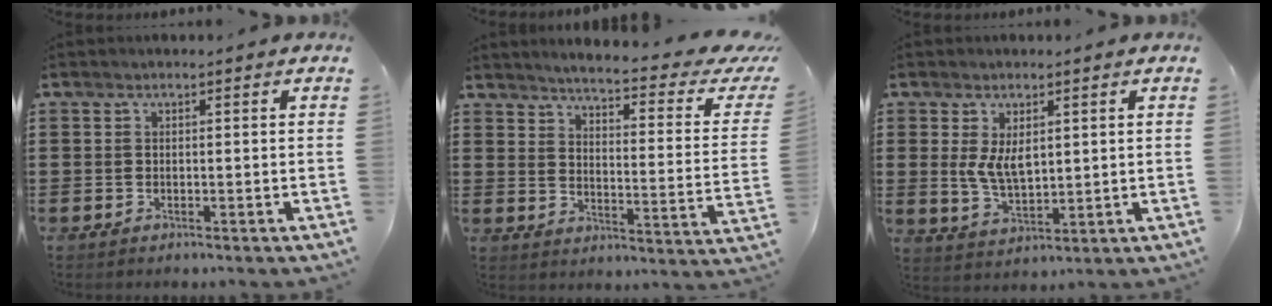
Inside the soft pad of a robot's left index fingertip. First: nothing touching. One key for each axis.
{"total": 4.2, "fx": 3.3, "fy": -0.6, "fz": 2.5, "tx": -0.058, "ty": -0.035, "tz": 0.046}
{"total": 4.9, "fx": 1.3, "fy": 2.6, "fz": 4.0, "tx": -0.082, "ty": -0.001, "tz": 0.020}